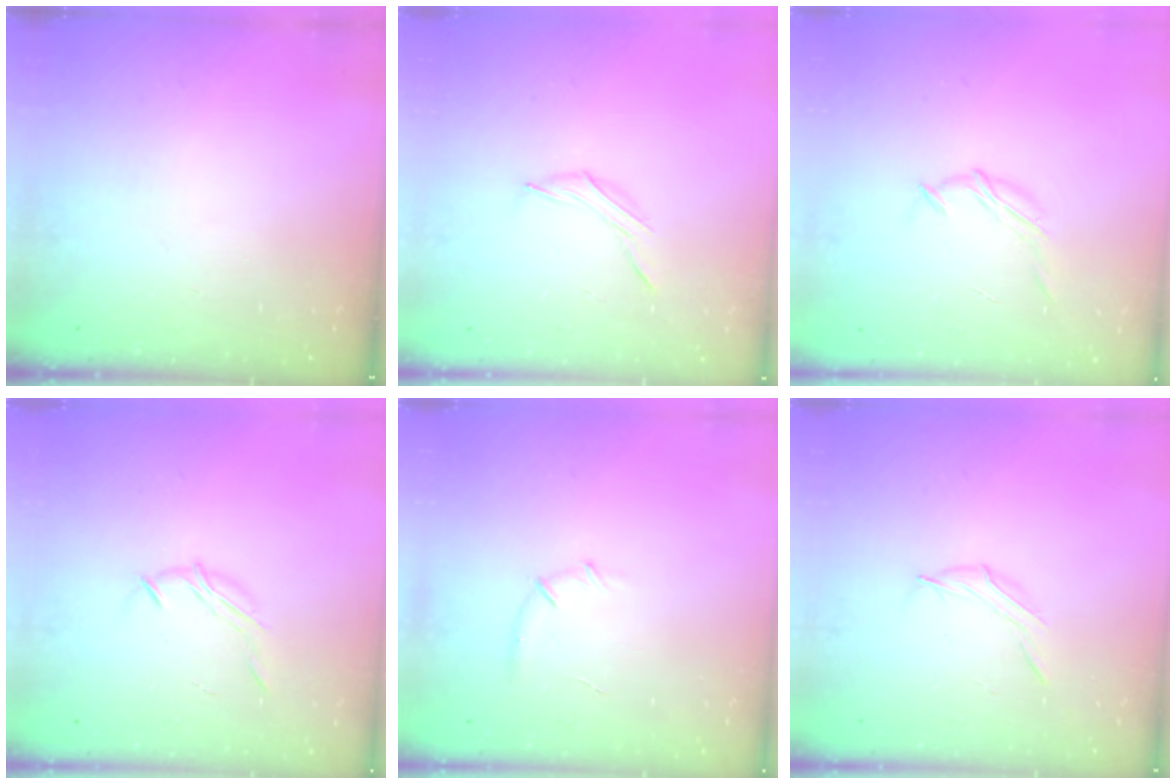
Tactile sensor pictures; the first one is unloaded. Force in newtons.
{"total": 6.1, "press": 6.0, "slide": 1.5}
{"total": 7.4, "press": 7.2, "slide": 1.6}
{"total": 6.2, "press": 6.1, "slide": 1.0}
{"total": 6.5, "press": 6.3, "slide": 1.8}
{"total": 4.3, "press": 4.1, "slide": 1.1}